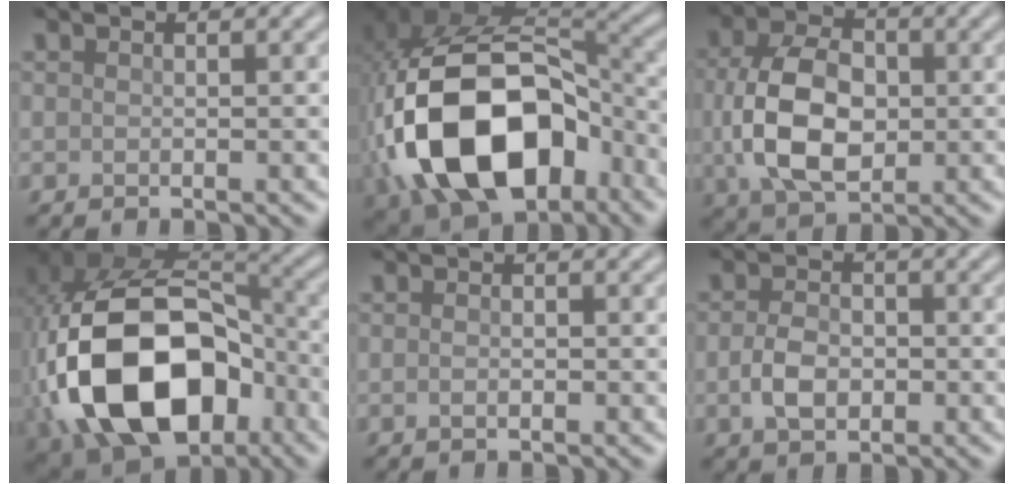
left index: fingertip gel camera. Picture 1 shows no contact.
{"total": 16.5, "force": [-4.6, 10.7, 11.6], "torque": [-0.234, -0.011, -0.075]}
{"total": 8.5, "force": [-0.2, 5.7, 6.2], "torque": [-0.137, -0.003, -0.005]}
{"total": 17.8, "force": [-4.1, 12.3, 12.2], "torque": [-0.257, -0.020, -0.059]}
{"total": 1.0, "force": [-0.3, 0.5, 0.8], "torque": [-0.006, -0.002, -0.009]}
{"total": 3.2, "force": [-0.7, 2.3, 2.2], "torque": [-0.045, -0.001, -0.016]}